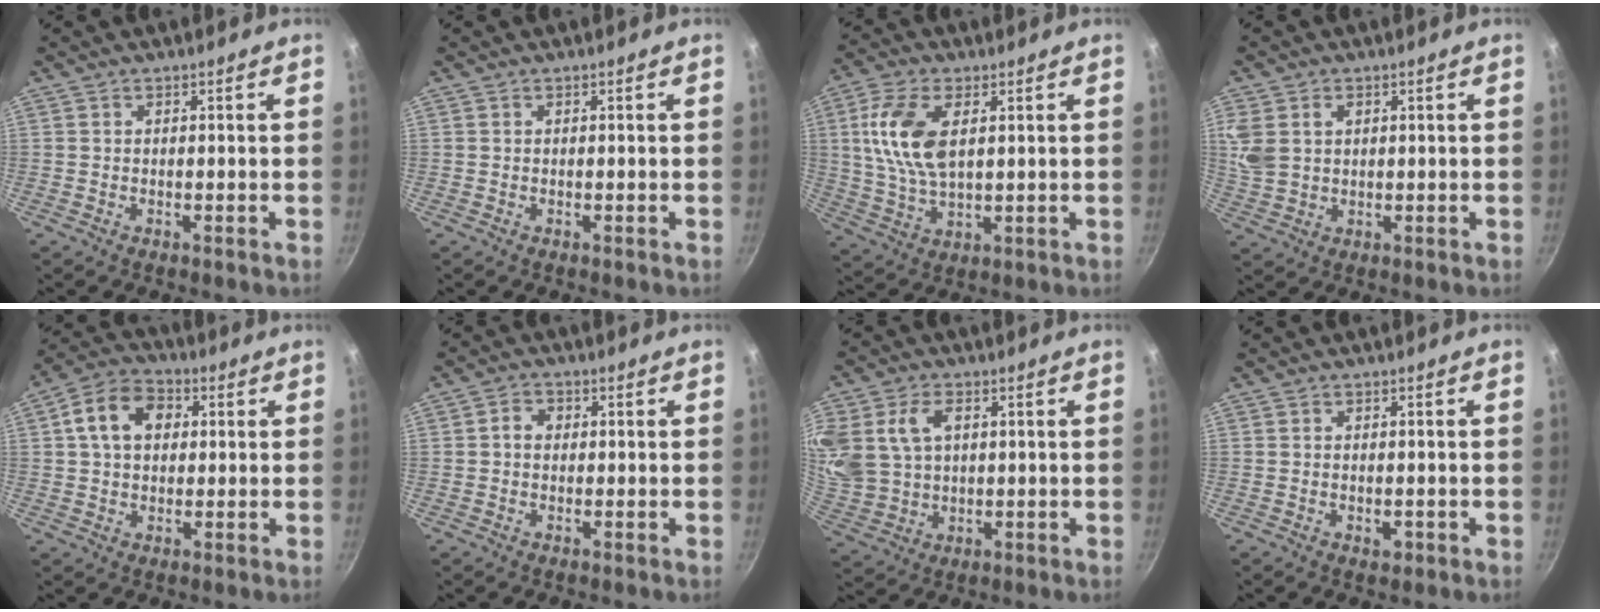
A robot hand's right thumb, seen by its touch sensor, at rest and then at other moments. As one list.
[{"total": 0.0}, {"total": 12.1, "force": [2.8, 6.4, 9.9], "torque": [-0.194, -0.004, 0.056]}, {"total": 7.8, "force": [2.6, 5.8, 4.6], "torque": [-0.092, -0.001, 0.057]}, {"total": 10.7, "force": [2.4, 7.8, 6.9], "torque": [-0.096, 0.018, 0.026]}, {"total": 3.0, "force": [0.2, 2.5, 1.8], "torque": [-0.020, 0.009, -0.001]}, {"total": 17.1, "force": [4.8, 12.8, 10.4], "torque": [-0.238, 0.015, 0.103]}, {"total": 1.9, "force": [-0.6, 1.2, 1.4], "torque": [-0.020, -0.001, -0.009]}]